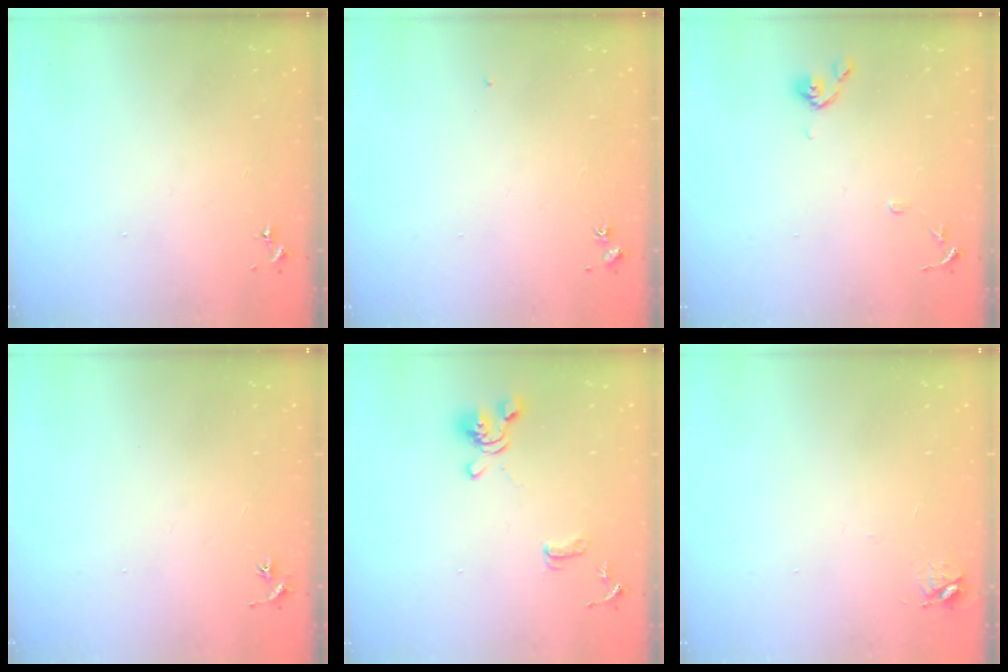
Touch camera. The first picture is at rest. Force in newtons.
{"total": 4.4, "press": 4.4, "slide": 0.5}
{"total": 8.6, "press": 8.6, "slide": 0.7}
{"total": 3.0, "press": 3.0, "slide": 0.3}
{"total": 11.5, "press": 11.4, "slide": 1.6}
{"total": 4.7, "press": 4.7, "slide": 0.6}